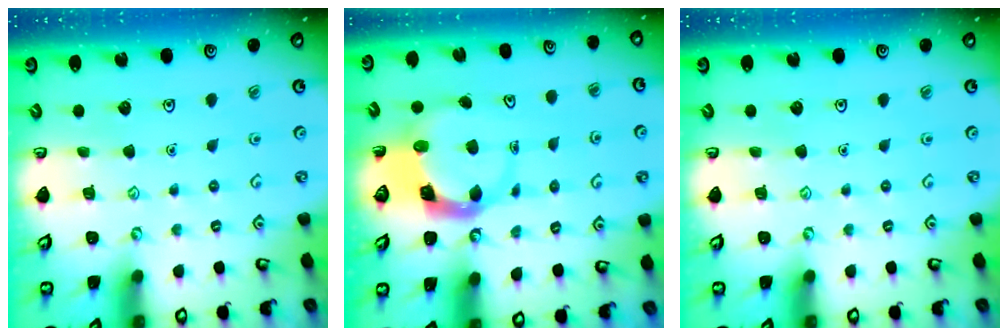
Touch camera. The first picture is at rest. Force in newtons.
{"total": 3.8, "press": 3.8, "slide": 0.6}
{"total": 0.0}